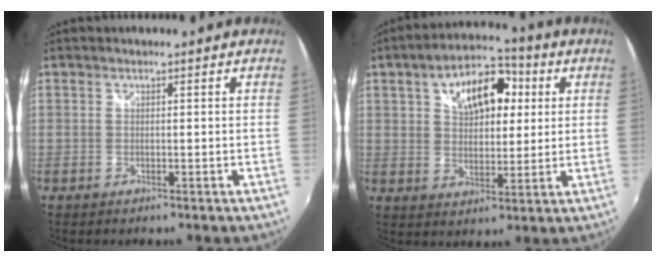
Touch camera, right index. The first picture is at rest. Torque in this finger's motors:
{"motor_torque": [0.73, -0.05, 0.72, 0.21]}